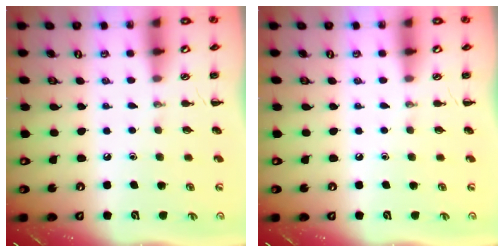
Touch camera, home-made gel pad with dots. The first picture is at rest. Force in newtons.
{"total": 0.0}